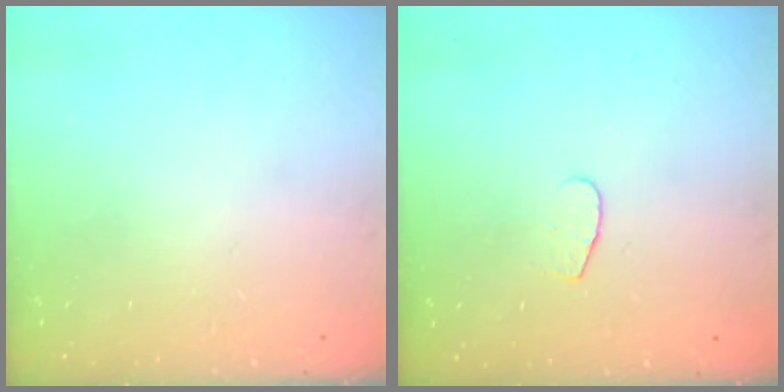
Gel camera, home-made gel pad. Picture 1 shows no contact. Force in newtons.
{"total": 4.6, "press": 4.6, "slide": 0.4}